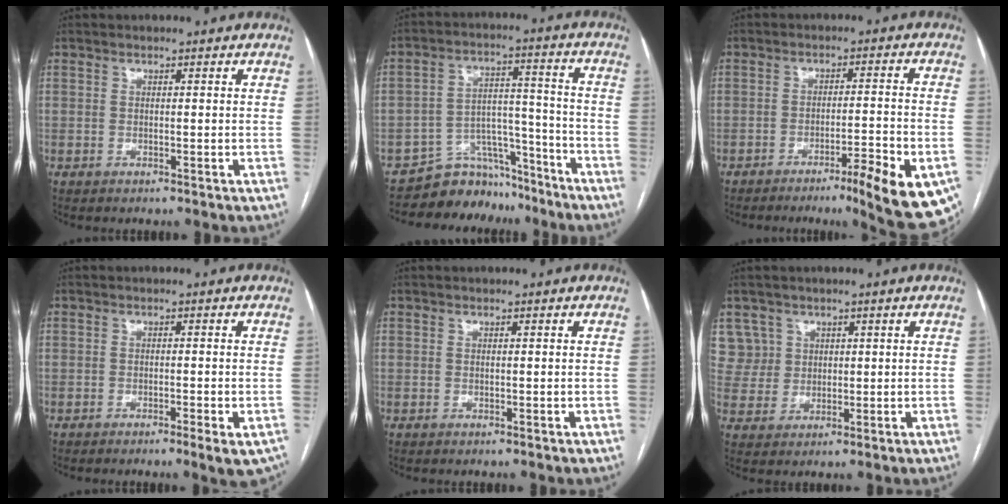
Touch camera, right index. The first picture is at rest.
{"total": 9.6, "force": [-8.7, 4.1, 0.0], "torque": [0.019, 0.066, -0.142]}
{"total": 14.1, "force": [-8.5, 1.2, 11.2], "torque": [-0.079, 0.007, -0.118]}
{"total": 4.2, "force": [-2.5, 0.7, 3.4], "torque": [-0.032, -0.006, -0.033]}
{"total": 0.0}
{"total": 5.6, "force": [2.7, 5.0, -0.3], "torque": [0.015, 0.012, 0.059]}